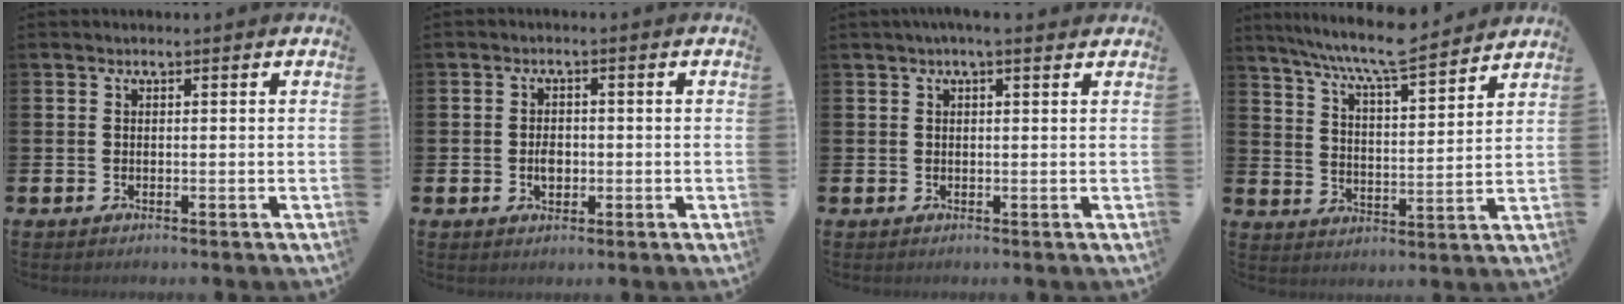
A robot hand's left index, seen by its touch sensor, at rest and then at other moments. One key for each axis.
{"total": 2.6, "fx": -0.5, "fy": 1.8, "fz": 1.8, "tx": -0.025, "ty": 0.002, "tz": -0.012}
{"total": 1.6, "fx": 1.1, "fy": 0.1, "fz": 1.2, "tx": -0.014, "ty": 0.001, "tz": 0.017}
{"total": 8.5, "fx": 7.9, "fy": 0.2, "fz": 3.1, "tx": -0.082, "ty": -0.053, "tz": 0.138}